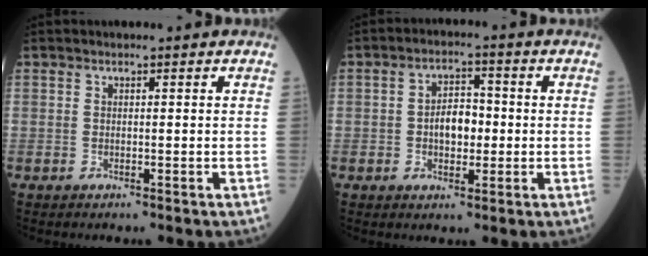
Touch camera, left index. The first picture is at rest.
{"total": 5.2, "force": [-0.7, 2.9, 4.2], "torque": [-0.074, 0.010, -0.012]}